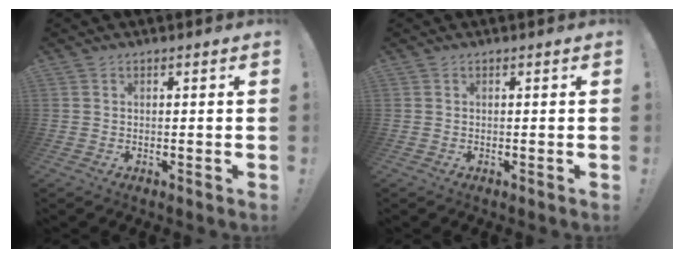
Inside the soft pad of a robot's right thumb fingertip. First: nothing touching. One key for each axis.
{"total": 0.0}